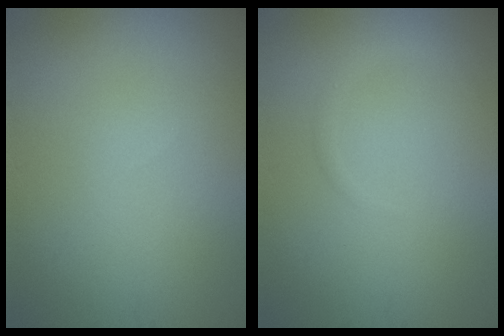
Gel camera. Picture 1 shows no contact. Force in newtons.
{"total": 1.0, "press": 1.0, "slide": 0.1}